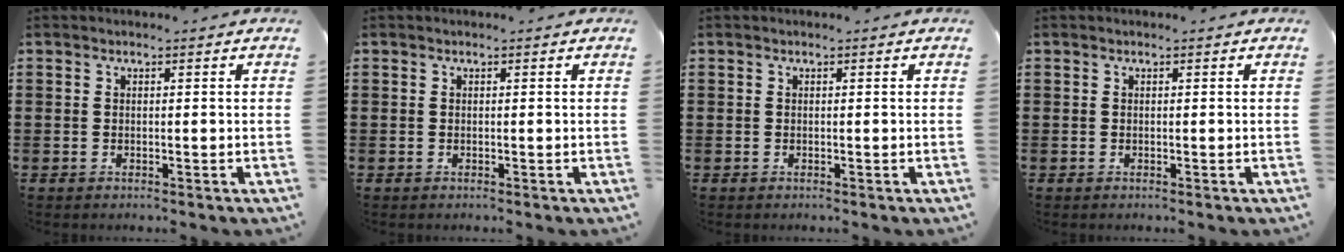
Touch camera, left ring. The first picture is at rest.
{"total": 0.0}
{"total": 0.0}
{"total": 0.0}